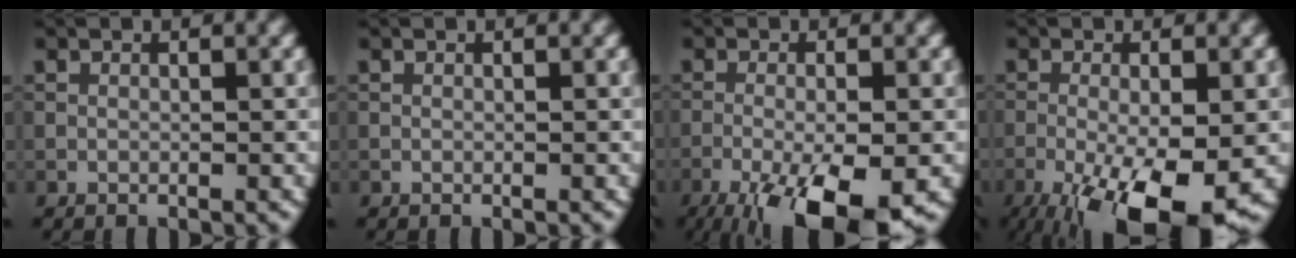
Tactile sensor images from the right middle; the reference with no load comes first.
{"total": 0.0}
{"total": 10.9, "force": [-5.8, 3.3, 8.6], "torque": [-0.151, -0.026, -0.093]}
{"total": 10.8, "force": [-4.7, 3.2, 9.2], "torque": [-0.155, -0.020, -0.073]}